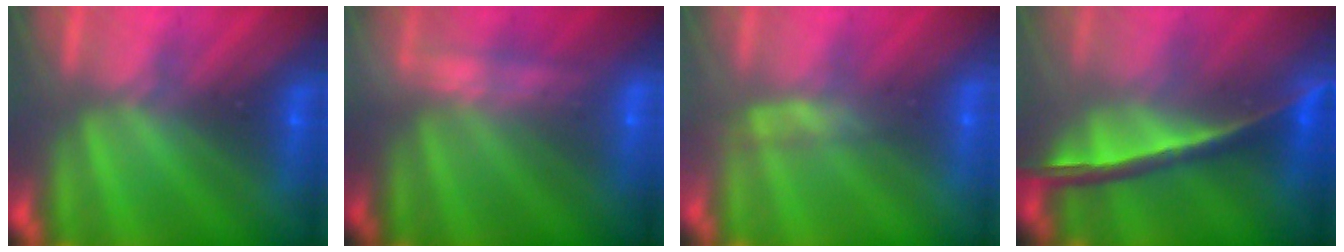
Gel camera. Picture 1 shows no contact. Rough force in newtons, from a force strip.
{"total": 2.2}
{"total": 2.6}
{"total": 1.5}